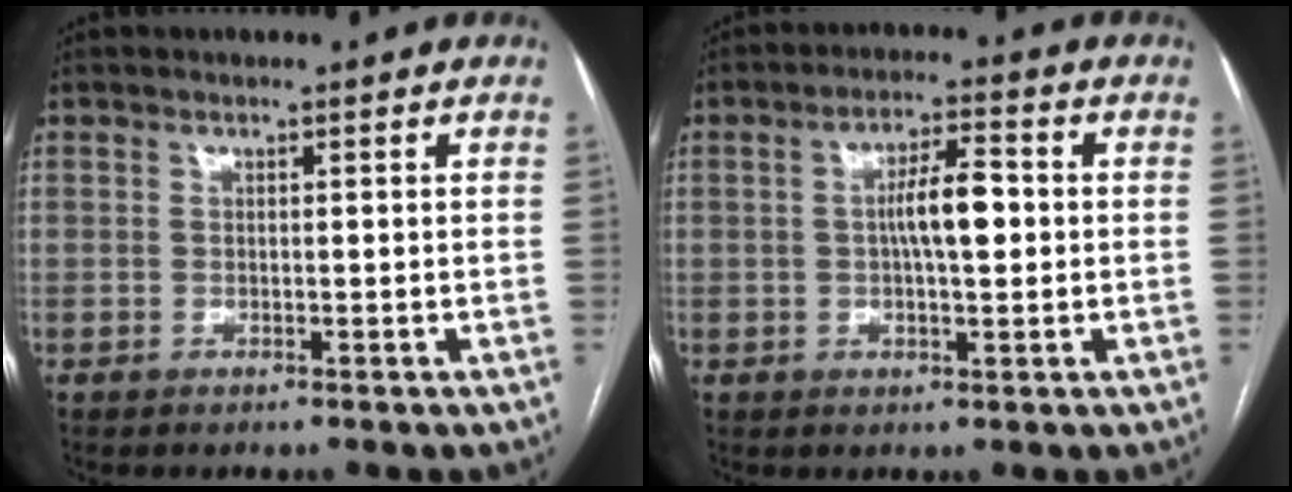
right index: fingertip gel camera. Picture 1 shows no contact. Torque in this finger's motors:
{"motor_torque": [1.25, 0.10, 0.65, 0.13]}